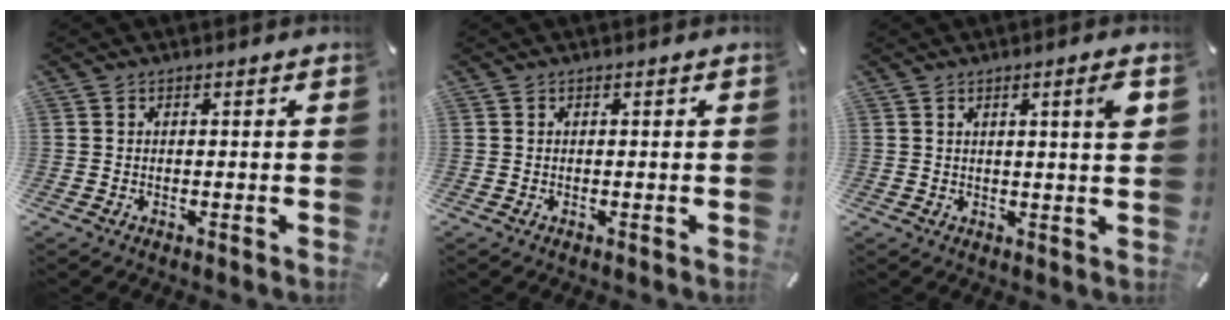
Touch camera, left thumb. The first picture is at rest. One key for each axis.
{"total": 0.0}
{"total": 4.5, "fx": 1.9, "fy": 0.0, "fz": 4.1, "tx": -0.072, "ty": -0.006, "tz": 0.026}